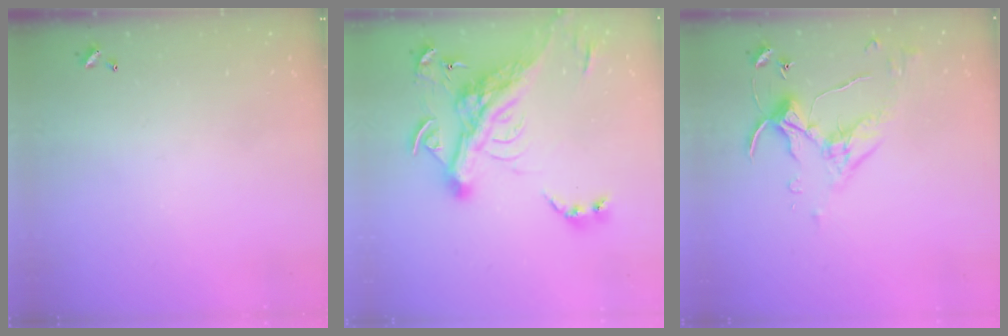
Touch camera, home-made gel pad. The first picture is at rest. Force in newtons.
{"total": 14.9, "press": 14.6, "slide": 2.7}
{"total": 4.8, "press": 4.7, "slide": 1.0}